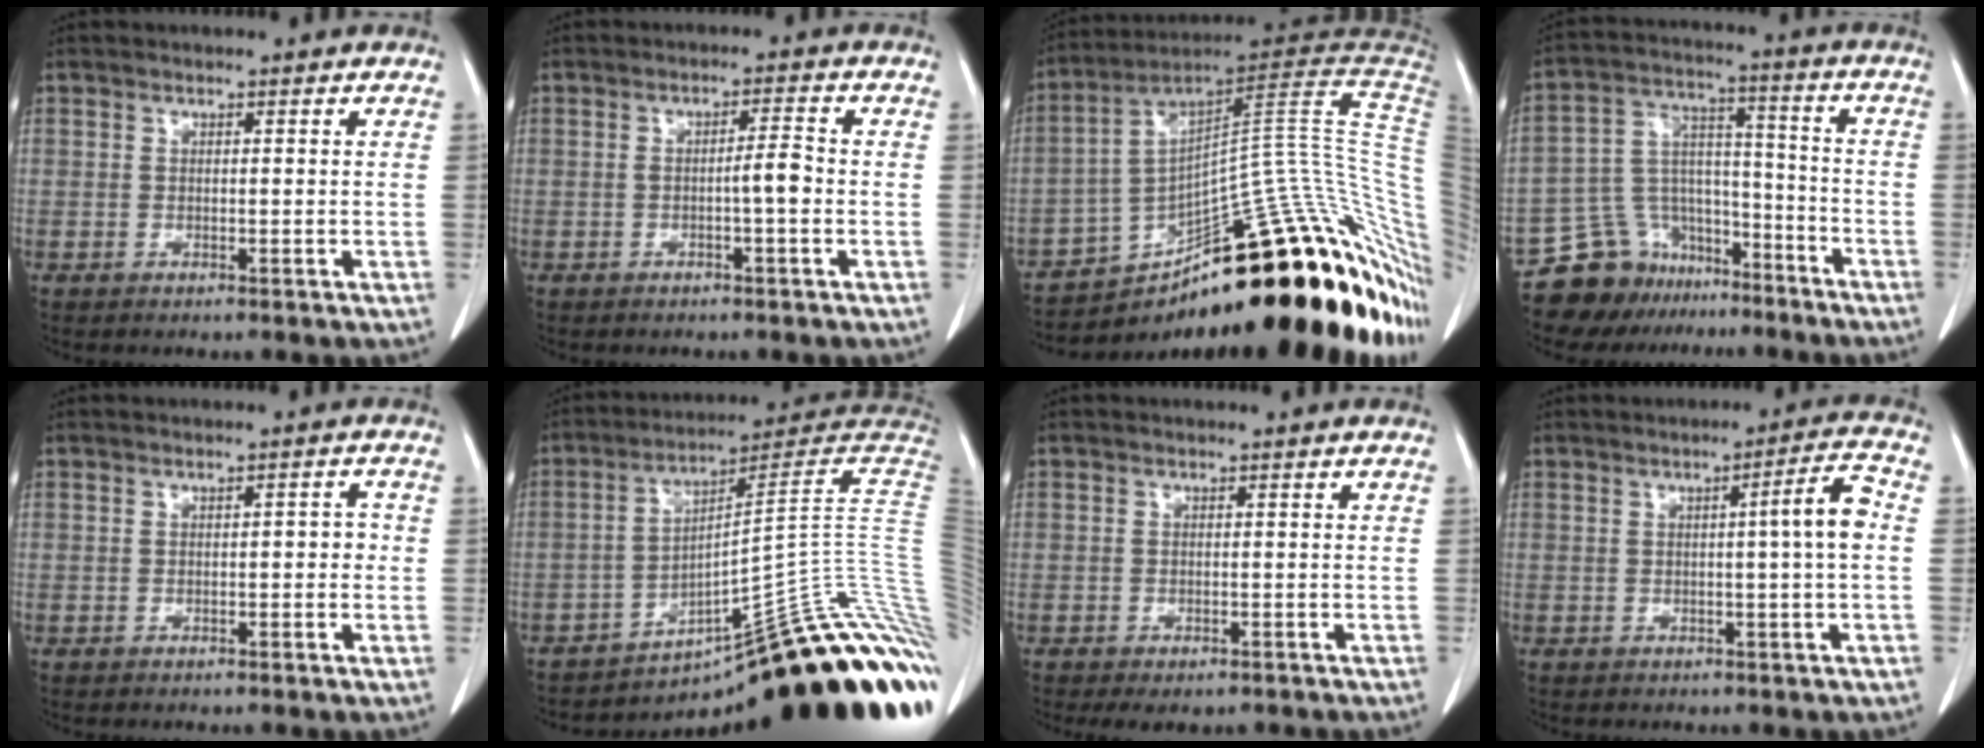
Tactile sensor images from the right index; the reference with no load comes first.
{"total": 3.0, "force": [-0.7, 0.2, 2.9], "torque": [-0.043, 0.005, -0.011]}
{"total": 35.6, "force": [-11.9, 6.3, 33.0], "torque": [-0.360, 0.057, -0.166]}
{"total": 12.6, "force": [-10.3, 7.1, 1.7], "torque": [-0.031, 0.070, -0.172]}
{"total": 1.1, "force": [-0.1, 0.5, 1.0], "torque": [-0.009, 0.004, -0.002]}
{"total": 30.6, "force": [-13.0, 3.2, 27.5], "torque": [-0.240, 0.051, -0.175]}
{"total": 3.9, "force": [-3.0, 2.2, 1.3], "torque": [-0.006, 0.000, -0.037]}
{"total": 5.0, "force": [0.0, -0.5, 5.0], "torque": [-0.071, 0.008, 0.000]}